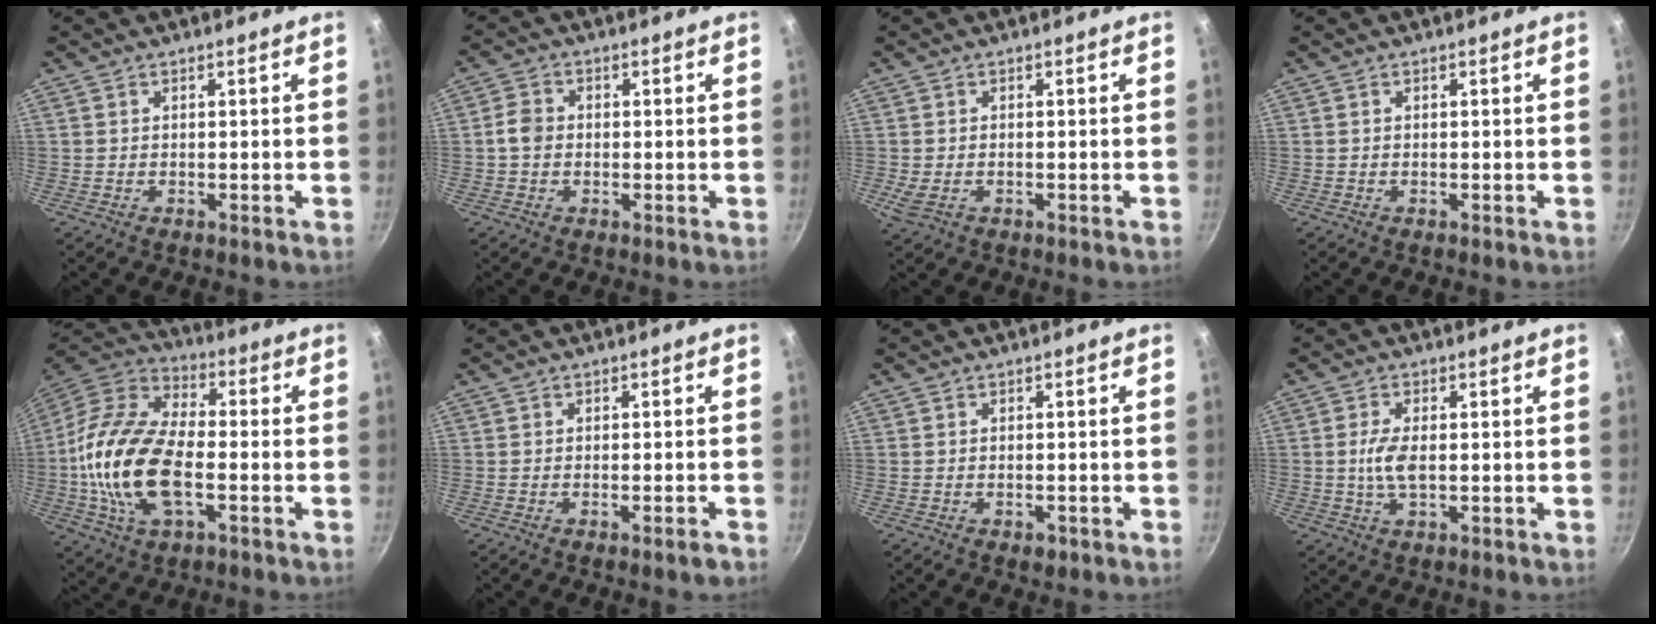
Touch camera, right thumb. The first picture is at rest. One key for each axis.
{"total": 3.3, "fx": -0.3, "fy": 2.7, "fz": 1.9, "tx": -0.030, "ty": 0.010, "tz": -0.012}
{"total": 3.0, "fx": -0.8, "fy": 2.0, "fz": 2.1, "tx": -0.043, "ty": -0.008, "tz": -0.011}
{"total": 0.0}
{"total": 20.7, "fx": -3.3, "fy": 11.0, "fz": 17.1, "tx": -0.328, "ty": 0.030, "tz": -0.074}
{"total": 1.7, "fx": -1.0, "fy": 0.1, "fz": 1.4, "tx": -0.022, "ty": 0.009, "tz": -0.013}
{"total": 1.5, "fx": -0.7, "fy": 0.9, "fz": 1.0, "tx": -0.011, "ty": 0.005, "tz": -0.005}
{"total": 4.6, "fx": -0.1, "fy": 2.0, "fz": 4.2, "tx": -0.093, "ty": 0.001, "tz": -0.005}